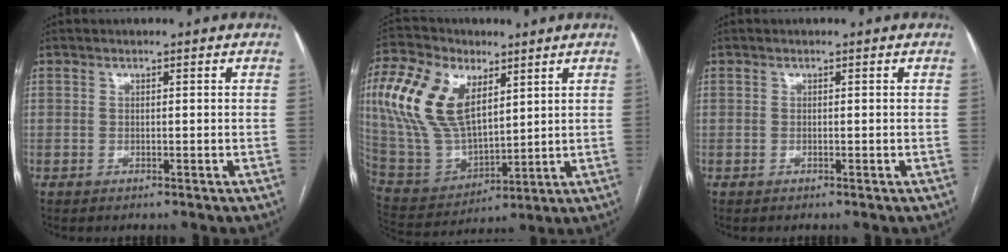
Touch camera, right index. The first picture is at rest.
{"total": 17.4, "force": [6.4, 9.4, 13.2], "torque": [-0.299, 0.020, 0.129]}
{"total": 0.0}